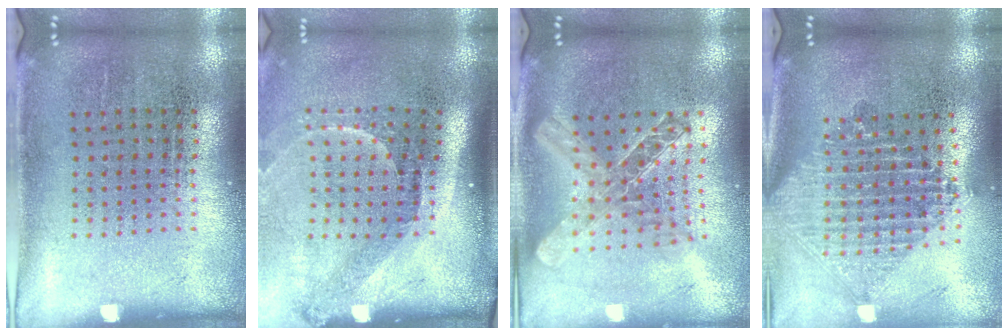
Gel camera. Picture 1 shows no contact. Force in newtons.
{"total": 2.2, "press": 1.5, "slide": 1.6}
{"total": 1.9, "press": 1.6, "slide": 1.1}
{"total": 2.2, "press": 1.7, "slide": 1.4}